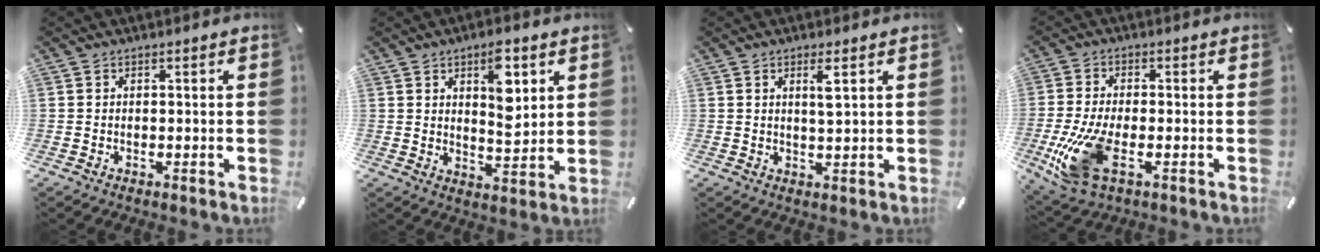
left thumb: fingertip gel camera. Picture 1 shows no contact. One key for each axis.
{"total": 9.4, "fx": 4.4, "fy": 4.5, "fz": 7.0, "tx": -0.090, "ty": -0.024, "tz": 0.067}
{"total": 3.5, "fx": 1.5, "fy": 0.3, "fz": 3.1, "tx": -0.058, "ty": -0.004, "tz": 0.021}
{"total": 13.2, "fx": -3.5, "fy": 6.5, "fz": 10.9, "tx": -0.244, "ty": -0.016, "tz": -0.058}